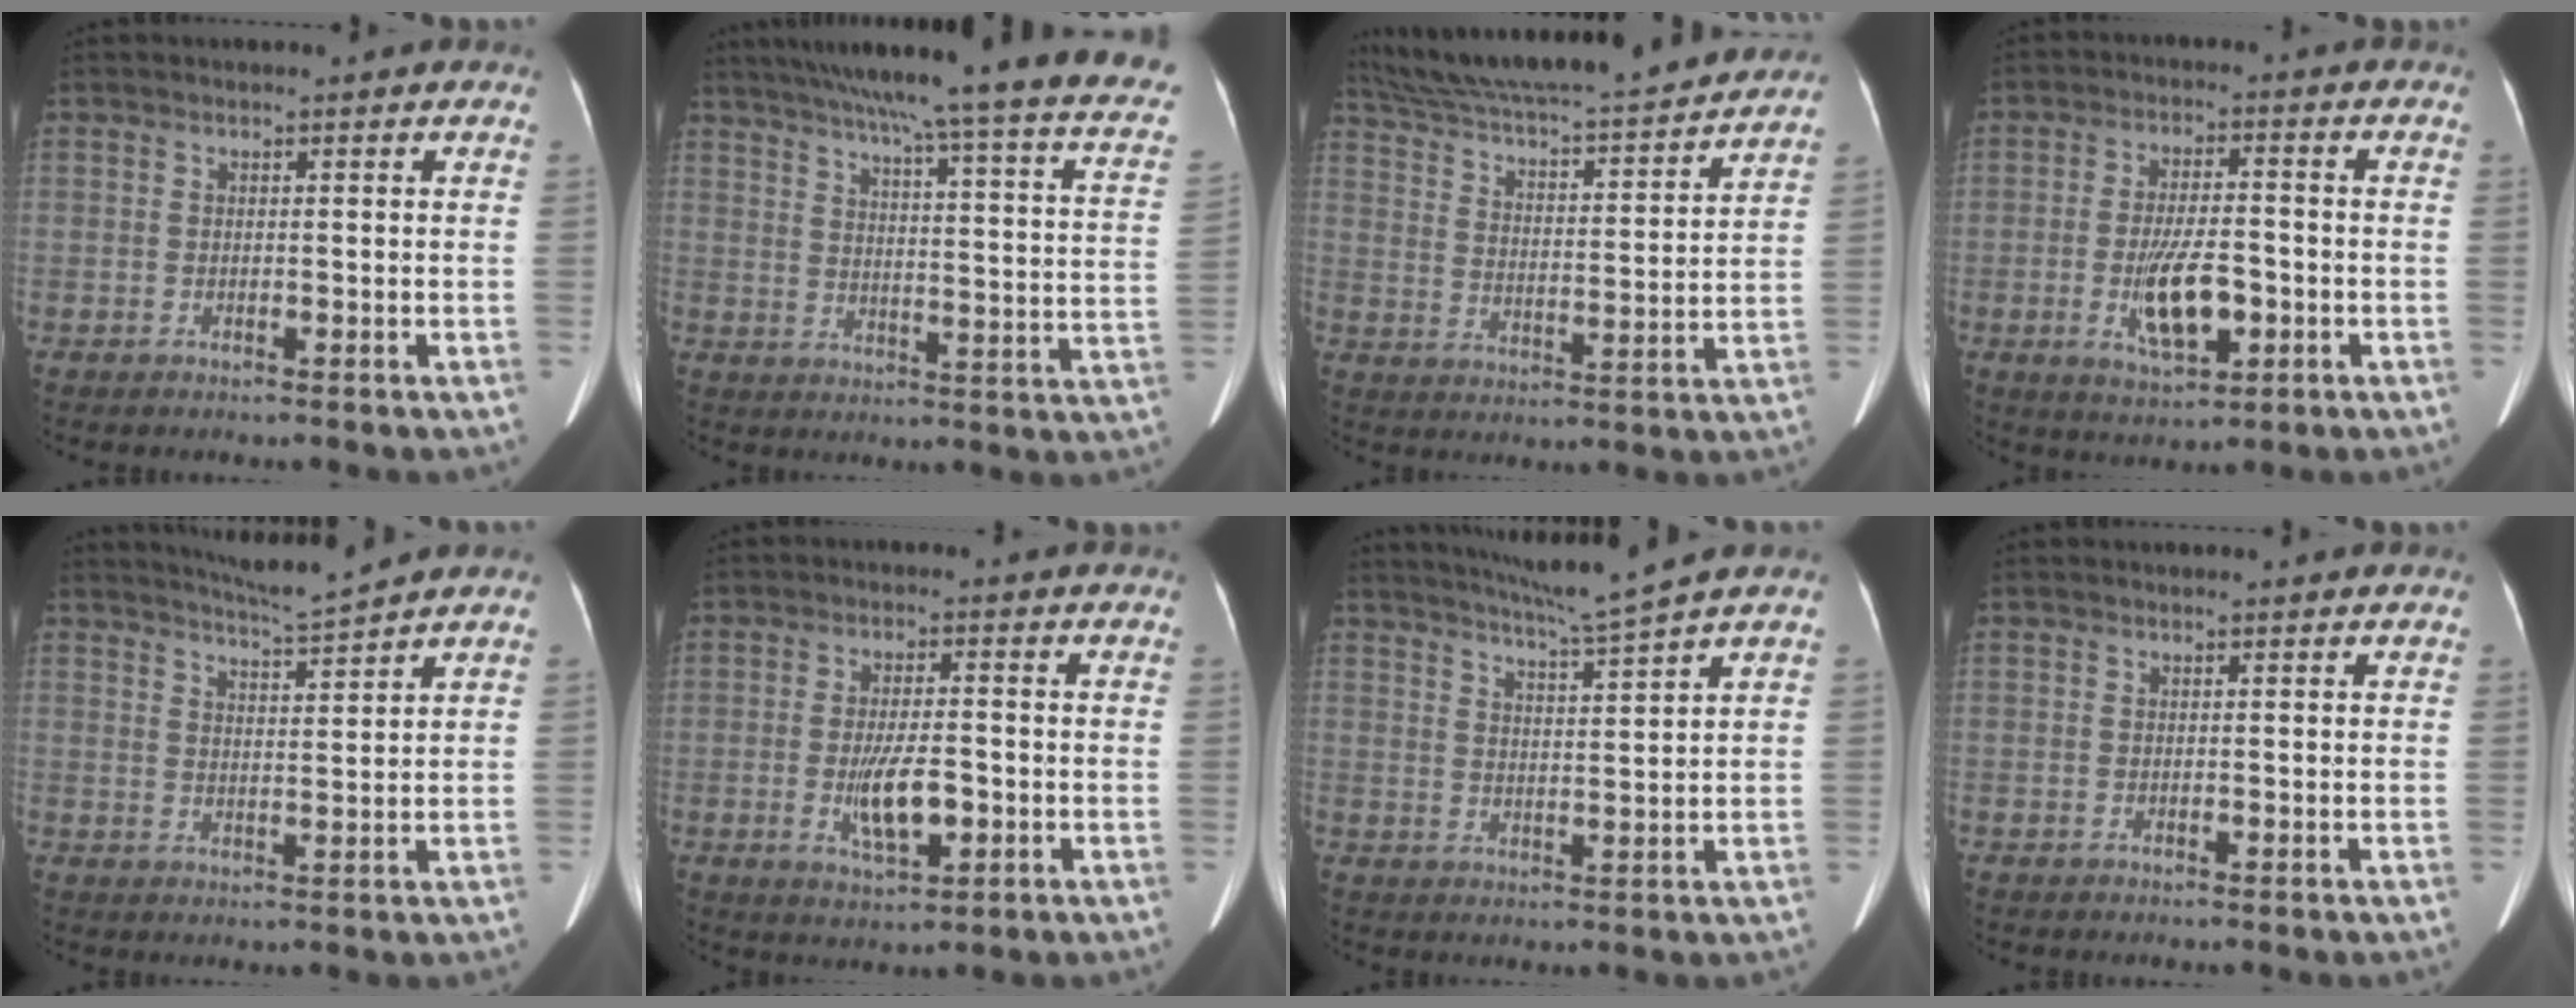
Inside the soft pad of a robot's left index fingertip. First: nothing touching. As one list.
[{"total": 28.4, "force": [23.2, 0.8, 16.5], "torque": [-0.216, -0.041, 0.283]}, {"total": 24.4, "force": [22.2, 1.6, 10.1], "torque": [-0.178, -0.006, 0.319]}, {"total": 8.4, "force": [-2.3, 2.9, 7.5], "torque": [-0.145, -0.005, -0.036]}, {"total": 5.1, "force": [4.7, -1.5, 1.1], "torque": [-0.024, -0.012, 0.083]}, {"total": 6.8, "force": [-1.7, 2.1, 6.3], "torque": [-0.121, -0.008, -0.026]}, {"total": 7.1, "force": [6.2, -2.2, 2.9], "torque": [-0.050, -0.011, 0.106]}, {"total": 0.0}]